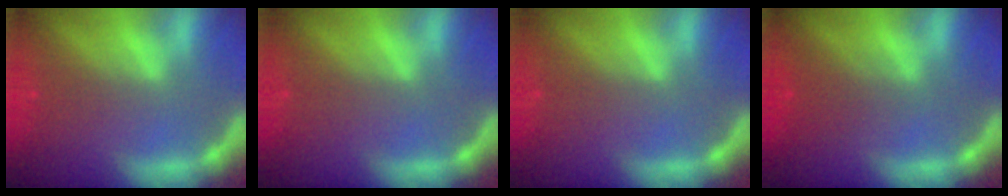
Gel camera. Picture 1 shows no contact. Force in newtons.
{"total": 0.0}
{"total": 0.0}
{"total": 2.5}